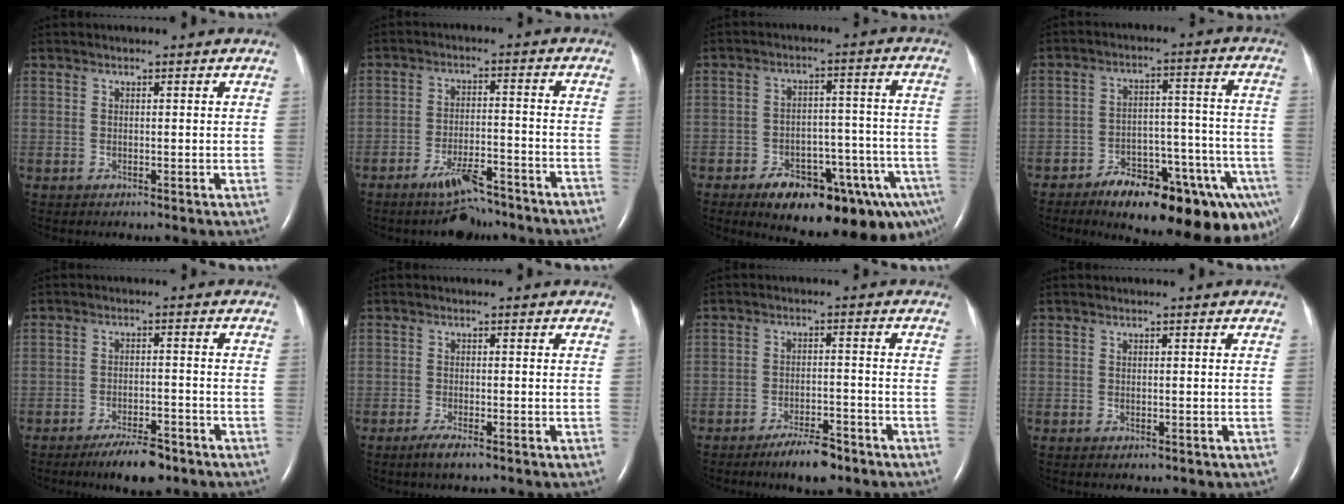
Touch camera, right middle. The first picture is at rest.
{"total": 8.6, "force": [-7.1, 1.9, 4.6], "torque": [-0.072, -0.006, -0.110]}
{"total": 18.7, "force": [-11.7, 6.2, 13.2], "torque": [-0.102, 0.036, -0.158]}
{"total": 20.8, "force": [-14.8, 6.0, 13.3], "torque": [-0.091, 0.033, -0.199]}
{"total": 6.3, "force": [-4.7, 1.7, 3.8], "torque": [-0.068, -0.004, -0.073]}
{"total": 2.5, "force": [-1.7, 0.3, 1.8], "torque": [-0.043, -0.006, -0.033]}
{"total": 5.9, "force": [-4.5, 1.5, 3.5], "torque": [-0.064, -0.002, -0.071]}
{"total": 0.8, "force": [-0.4, 0.4, 0.5], "torque": [-0.010, -0.001, -0.001]}